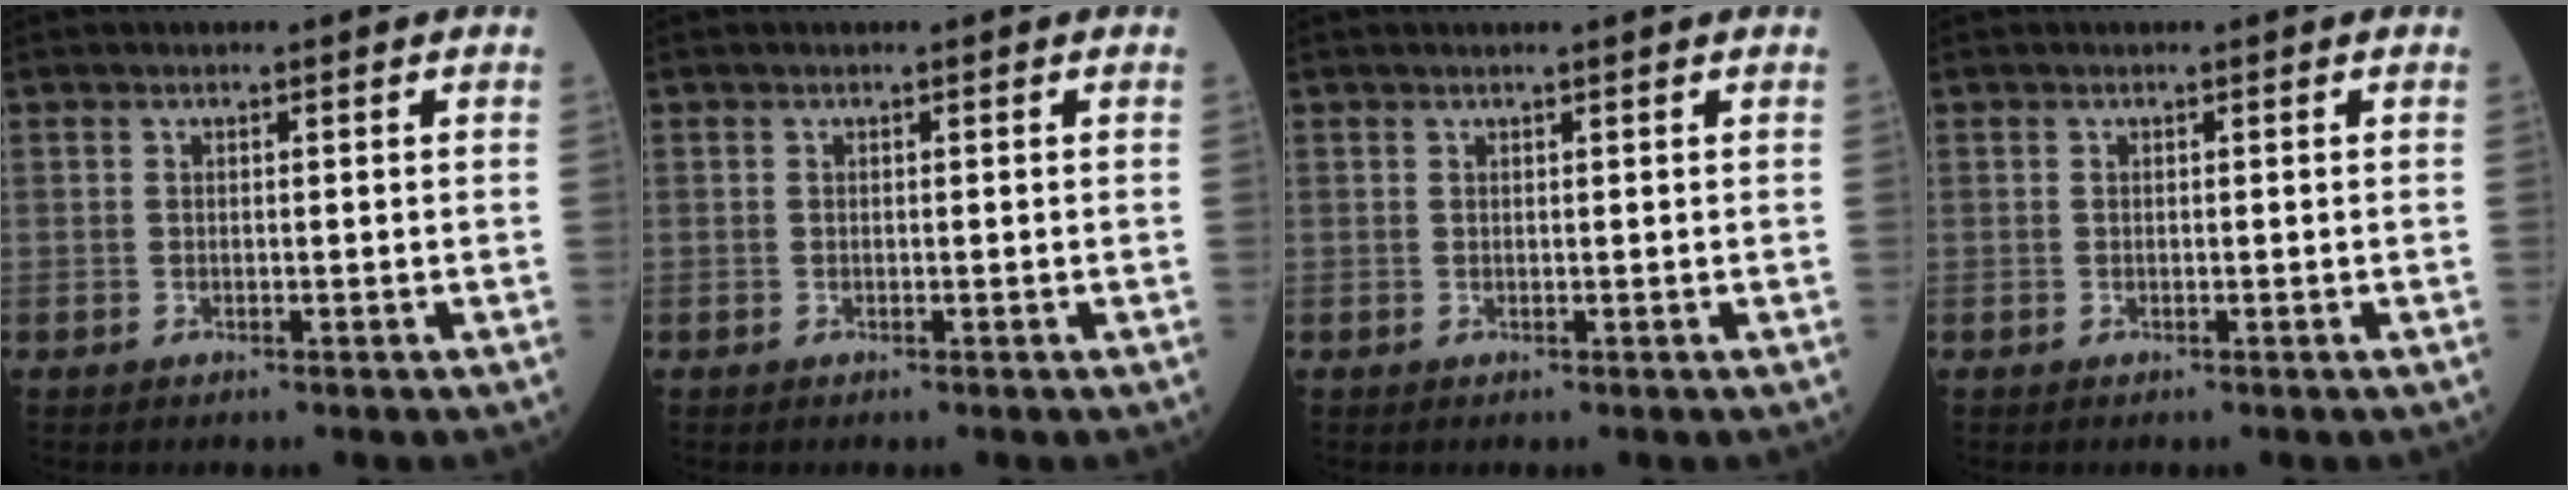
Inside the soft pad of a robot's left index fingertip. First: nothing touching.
{"total": 0.0}
{"total": 1.4, "force": [1.2, -0.3, 0.6], "torque": [-0.011, 0.006, 0.021]}
{"total": 0.0}